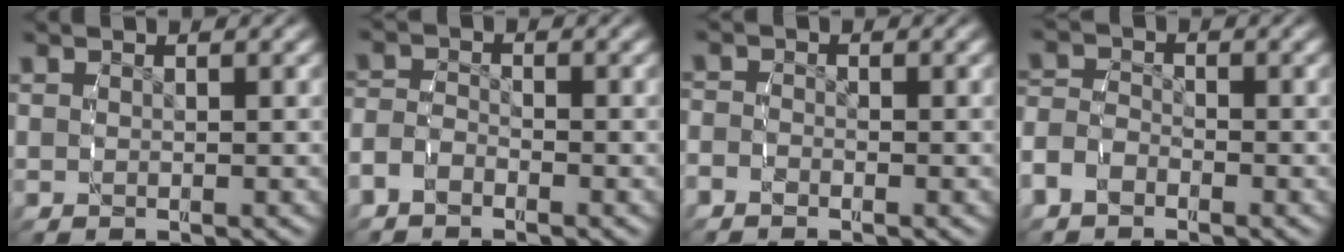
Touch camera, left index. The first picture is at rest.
{"total": 2.4, "force": [-1.8, 1.4, 0.8], "torque": [-0.028, -0.014, -0.029]}
{"total": 1.7, "force": [-1.2, 1.1, 0.5], "torque": [-0.018, -0.006, -0.024]}
{"total": 3.0, "force": [-1.8, 2.1, 1.1], "torque": [-0.032, -0.017, -0.030]}